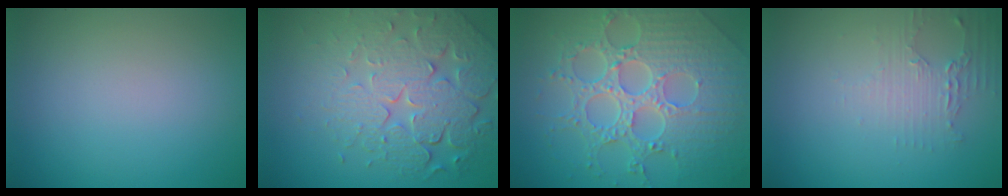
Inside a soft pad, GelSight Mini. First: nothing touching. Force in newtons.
{"total": 8.0, "press": 5.6, "slide": 5.6}
{"total": 8.1, "press": 6.0, "slide": 5.5}
{"total": 1.8, "press": 1.8, "slide": 0.4}